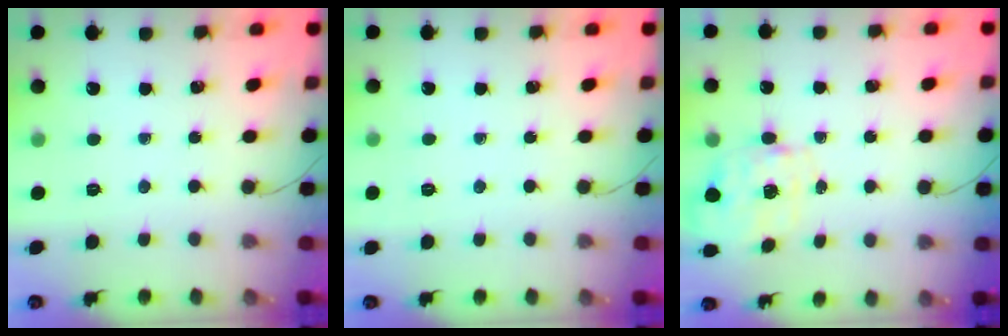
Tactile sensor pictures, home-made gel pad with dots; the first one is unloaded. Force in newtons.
{"total": 5.2, "press": 5.1, "slide": 1.1}
{"total": 2.7, "press": 2.6, "slide": 0.9}